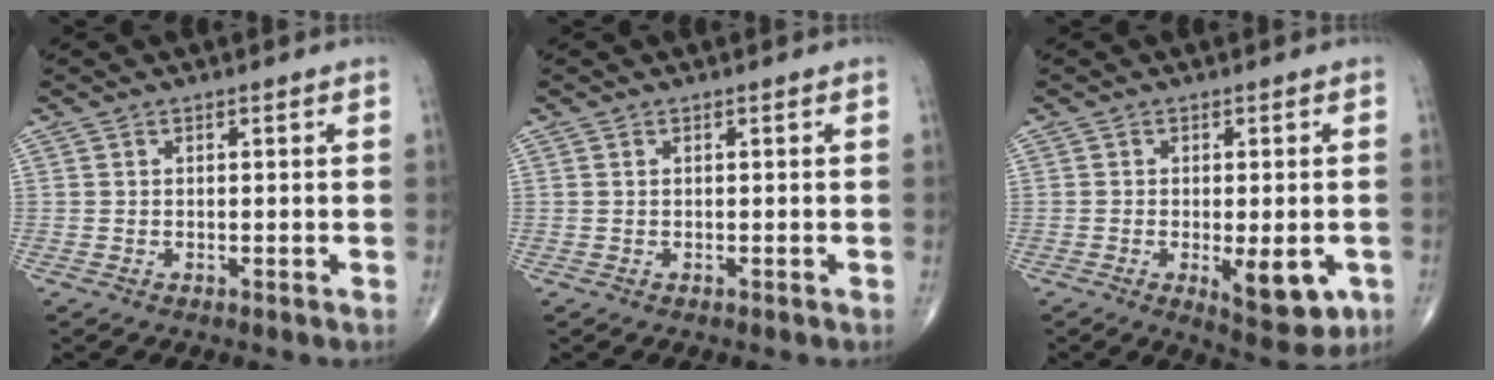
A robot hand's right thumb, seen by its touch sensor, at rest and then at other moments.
{"total": 0.0}
{"total": 8.7, "force": [-2.6, 3.4, 7.6], "torque": [-0.085, -0.011, -0.027]}